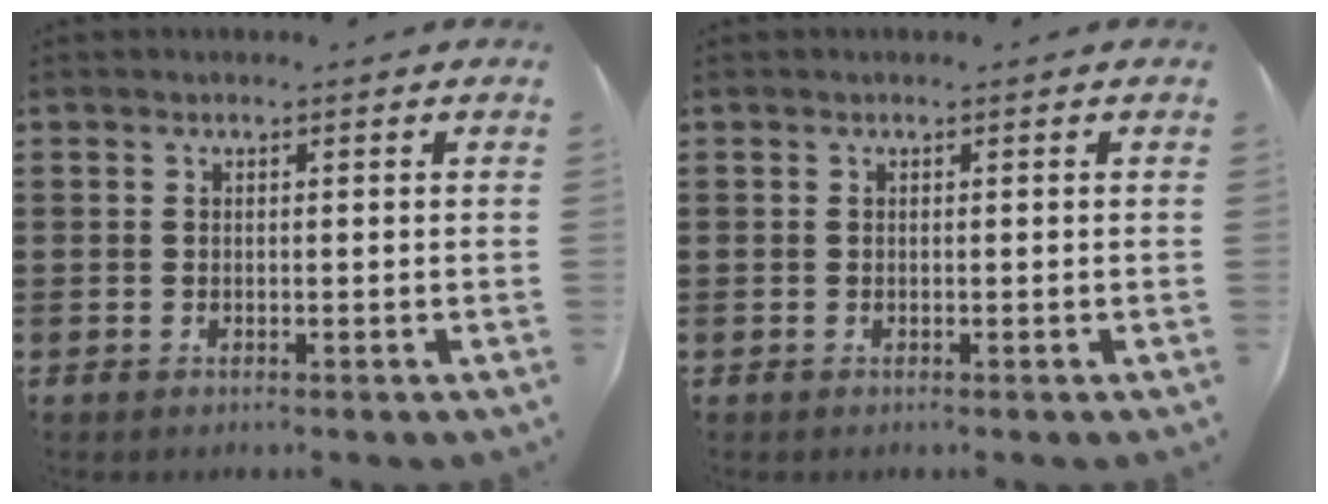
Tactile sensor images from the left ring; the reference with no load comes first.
{"total": 0.0}